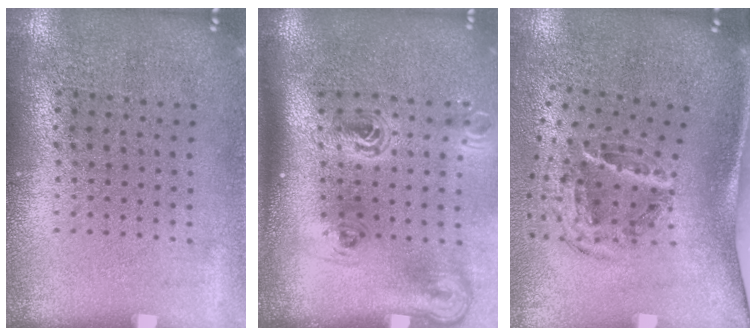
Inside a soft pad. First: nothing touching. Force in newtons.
{"total": 2.3, "press": 1.4, "slide": 1.8}
{"total": 2.0, "press": 1.2, "slide": 1.5}